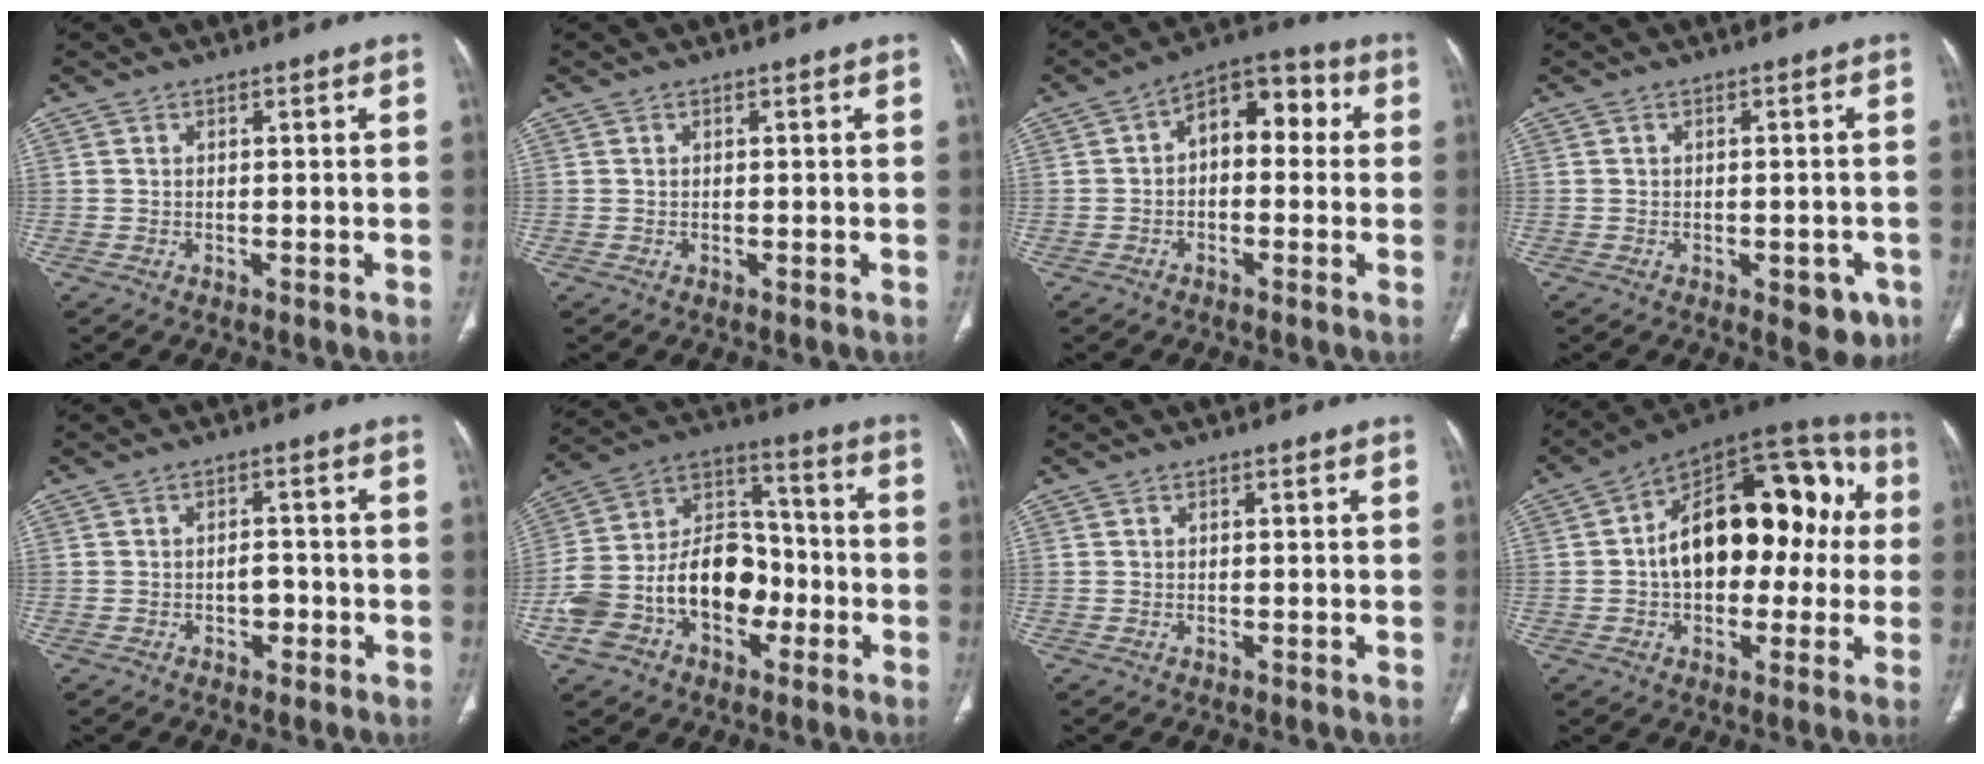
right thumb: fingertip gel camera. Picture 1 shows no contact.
{"total": 0.0}
{"total": 9.8, "force": [0.9, 6.1, 7.6], "torque": [-0.078, 0.037, 0.000]}
{"total": 5.3, "force": [-2.4, 2.8, 3.8], "torque": [-0.017, 0.005, -0.026]}
{"total": 2.9, "force": [-1.1, 2.0, 1.8], "torque": [-0.012, 0.012, -0.018]}
{"total": 19.0, "force": [-5.8, 13.3, 12.3], "torque": [-0.197, 0.072, -0.100]}
{"total": 0.0}
{"total": 23.3, "force": [1.3, 13.9, 18.6], "torque": [-0.234, 0.053, 0.009]}